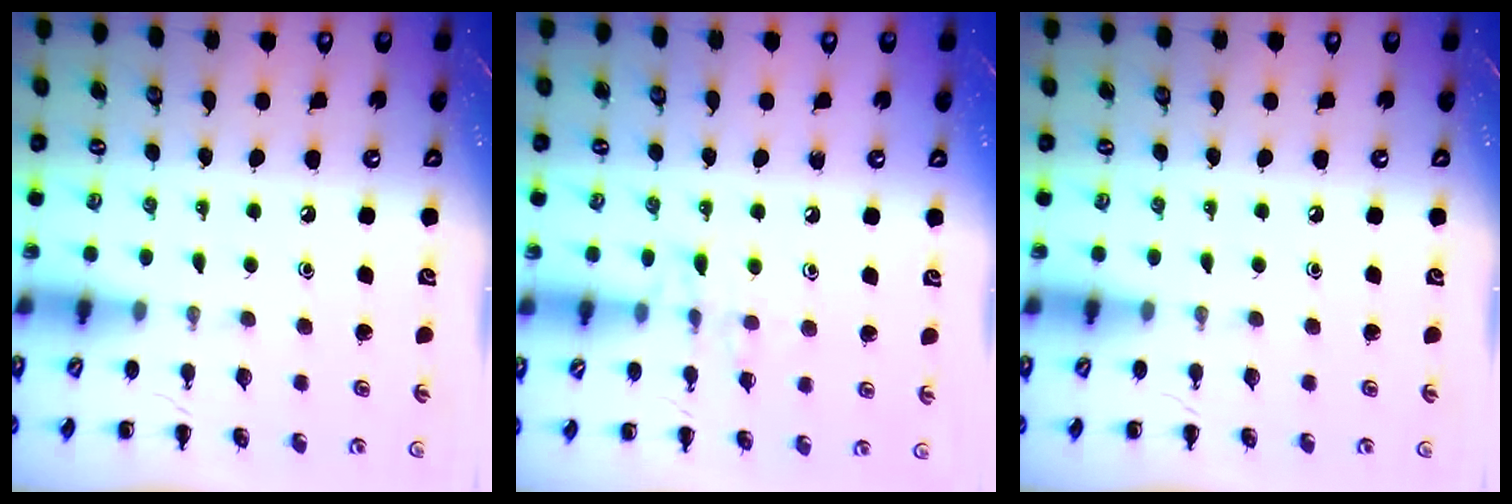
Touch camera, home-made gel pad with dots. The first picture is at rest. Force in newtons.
{"total": 7.4, "press": 7.3, "slide": 1.2}
{"total": 0.0}